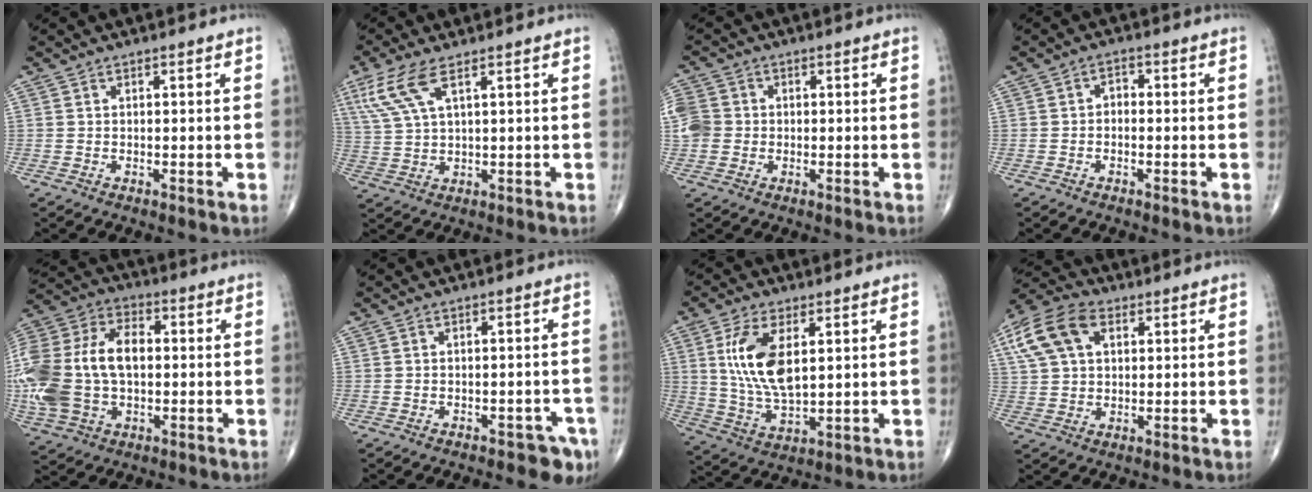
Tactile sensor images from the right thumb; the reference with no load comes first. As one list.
[{"total": 8.2, "force": [4.2, 2.5, 6.6], "torque": [-0.169, -0.005, 0.093]}, {"total": 6.6, "force": [-0.1, 5.9, 3.0], "torque": [-0.062, 0.011, -0.004]}, {"total": 2.0, "force": [-0.4, 1.5, 1.3], "torque": [-0.011, 0.012, -0.015]}, {"total": 23.1, "force": [-0.5, 14.8, 17.8], "torque": [-0.410, 0.021, -0.002]}, {"total": 5.0, "force": [-3.1, 2.5, 3.0], "torque": [-0.025, 0.017, -0.038]}, {"total": 12.7, "force": [3.1, 6.0, 10.8], "torque": [-0.214, -0.017, 0.067]}, {"total": 12.2, "force": [4.4, 7.7, 8.4], "torque": [-0.167, 0.016, 0.080]}]